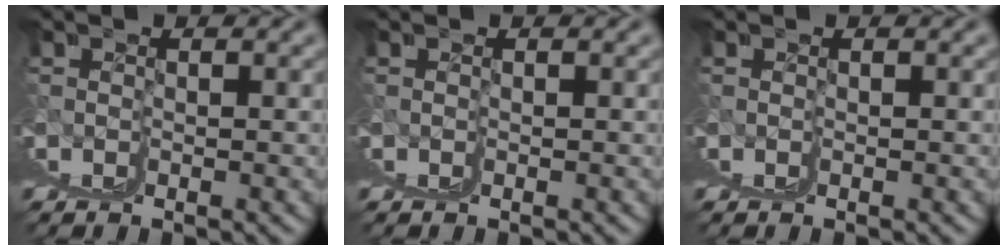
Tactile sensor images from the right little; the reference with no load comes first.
{"total": 0.0}
{"total": 0.0}